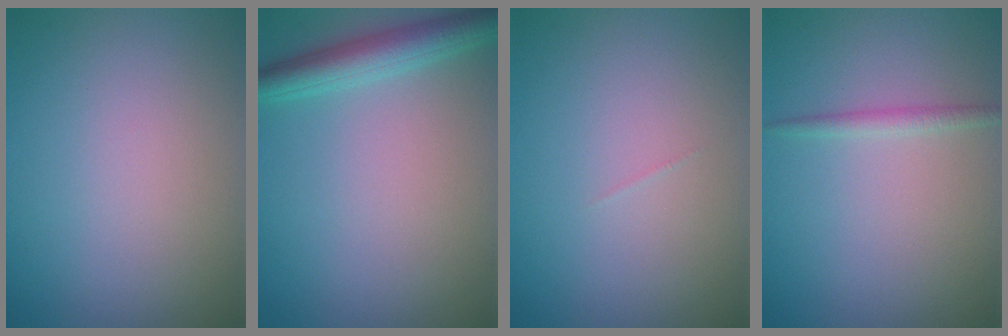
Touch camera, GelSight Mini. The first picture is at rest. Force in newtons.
{"total": 3.6, "press": 3.6, "slide": 0.1}
{"total": 0.0}
{"total": 1.1, "press": 1.1, "slide": 0.1}